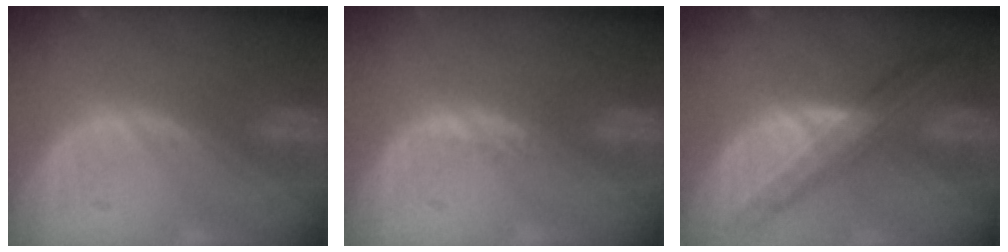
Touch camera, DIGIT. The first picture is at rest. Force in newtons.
{"total": 0.9, "press": 0.8, "slide": 0.4}
{"total": 8.5, "press": 7.3, "slide": 4.3}